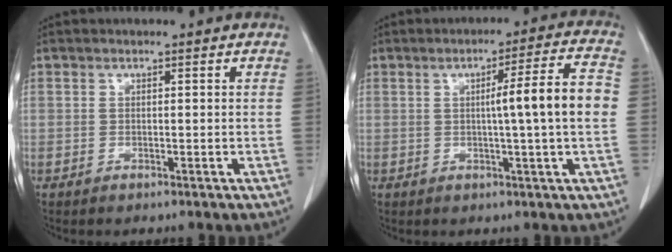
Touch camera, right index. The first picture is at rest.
{"total": 9.1, "force": [0.1, -0.8, 9.1], "torque": [-0.133, 0.009, 0.001]}